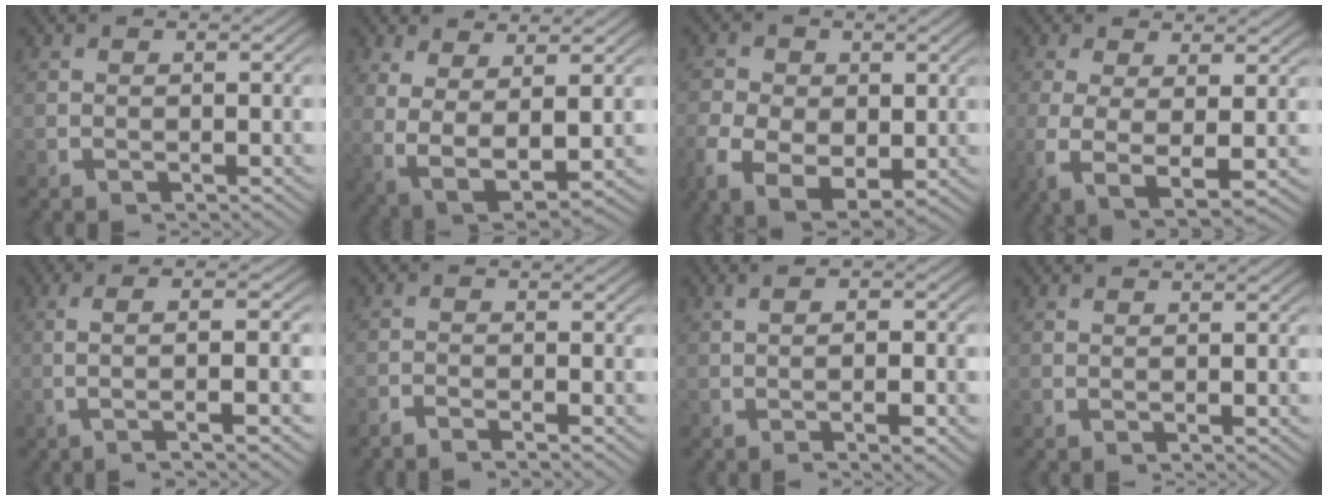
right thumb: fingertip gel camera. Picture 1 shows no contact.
{"total": 8.4, "force": [-0.8, 5.9, 5.9], "torque": [-0.155, -0.051, 0.011]}
{"total": 7.6, "force": [-1.6, 5.7, 4.8], "torque": [-0.114, -0.050, -0.003]}
{"total": 6.8, "force": [-1.1, 3.3, 5.9], "torque": [-0.147, -0.045, 0.006]}
{"total": 6.4, "force": [-0.2, 1.2, 6.2], "torque": [-0.107, 0.015, -0.008]}
{"total": 1.6, "force": [-1.6, 0.2, 0.4], "torque": [-0.003, -0.003, -0.037]}
{"total": 3.0, "force": [-0.4, 1.1, 2.7], "torque": [-0.035, 0.005, -0.011]}
{"total": 0.6, "force": [0.3, -0.2, 0.5], "torque": [-0.013, -0.002, 0.009]}